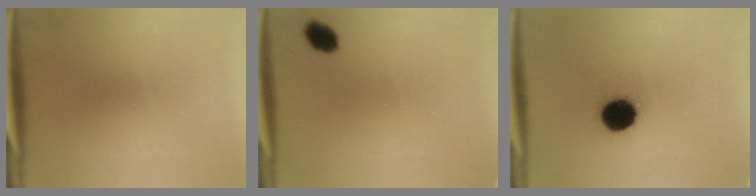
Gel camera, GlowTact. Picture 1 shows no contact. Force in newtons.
{"total": 3.2}
{"total": 10.7}